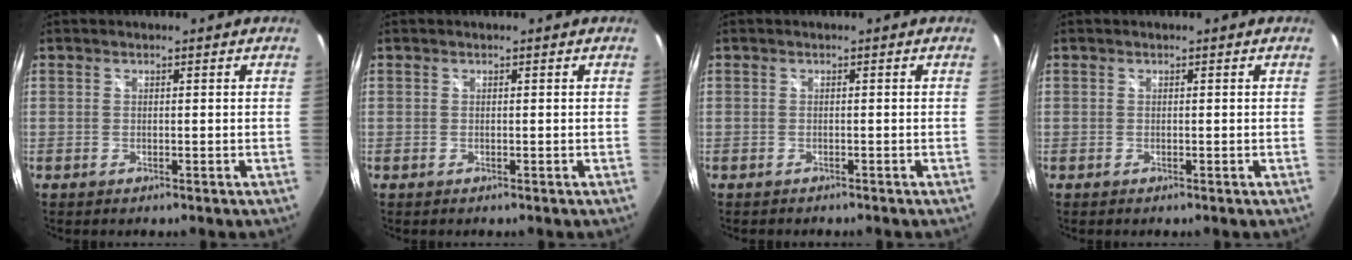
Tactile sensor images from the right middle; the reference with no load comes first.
{"total": 0.0}
{"total": 0.5, "force": [-0.5, -0.1, 0.3], "torque": [-0.005, -0.007, -0.006]}
{"total": 0.0}